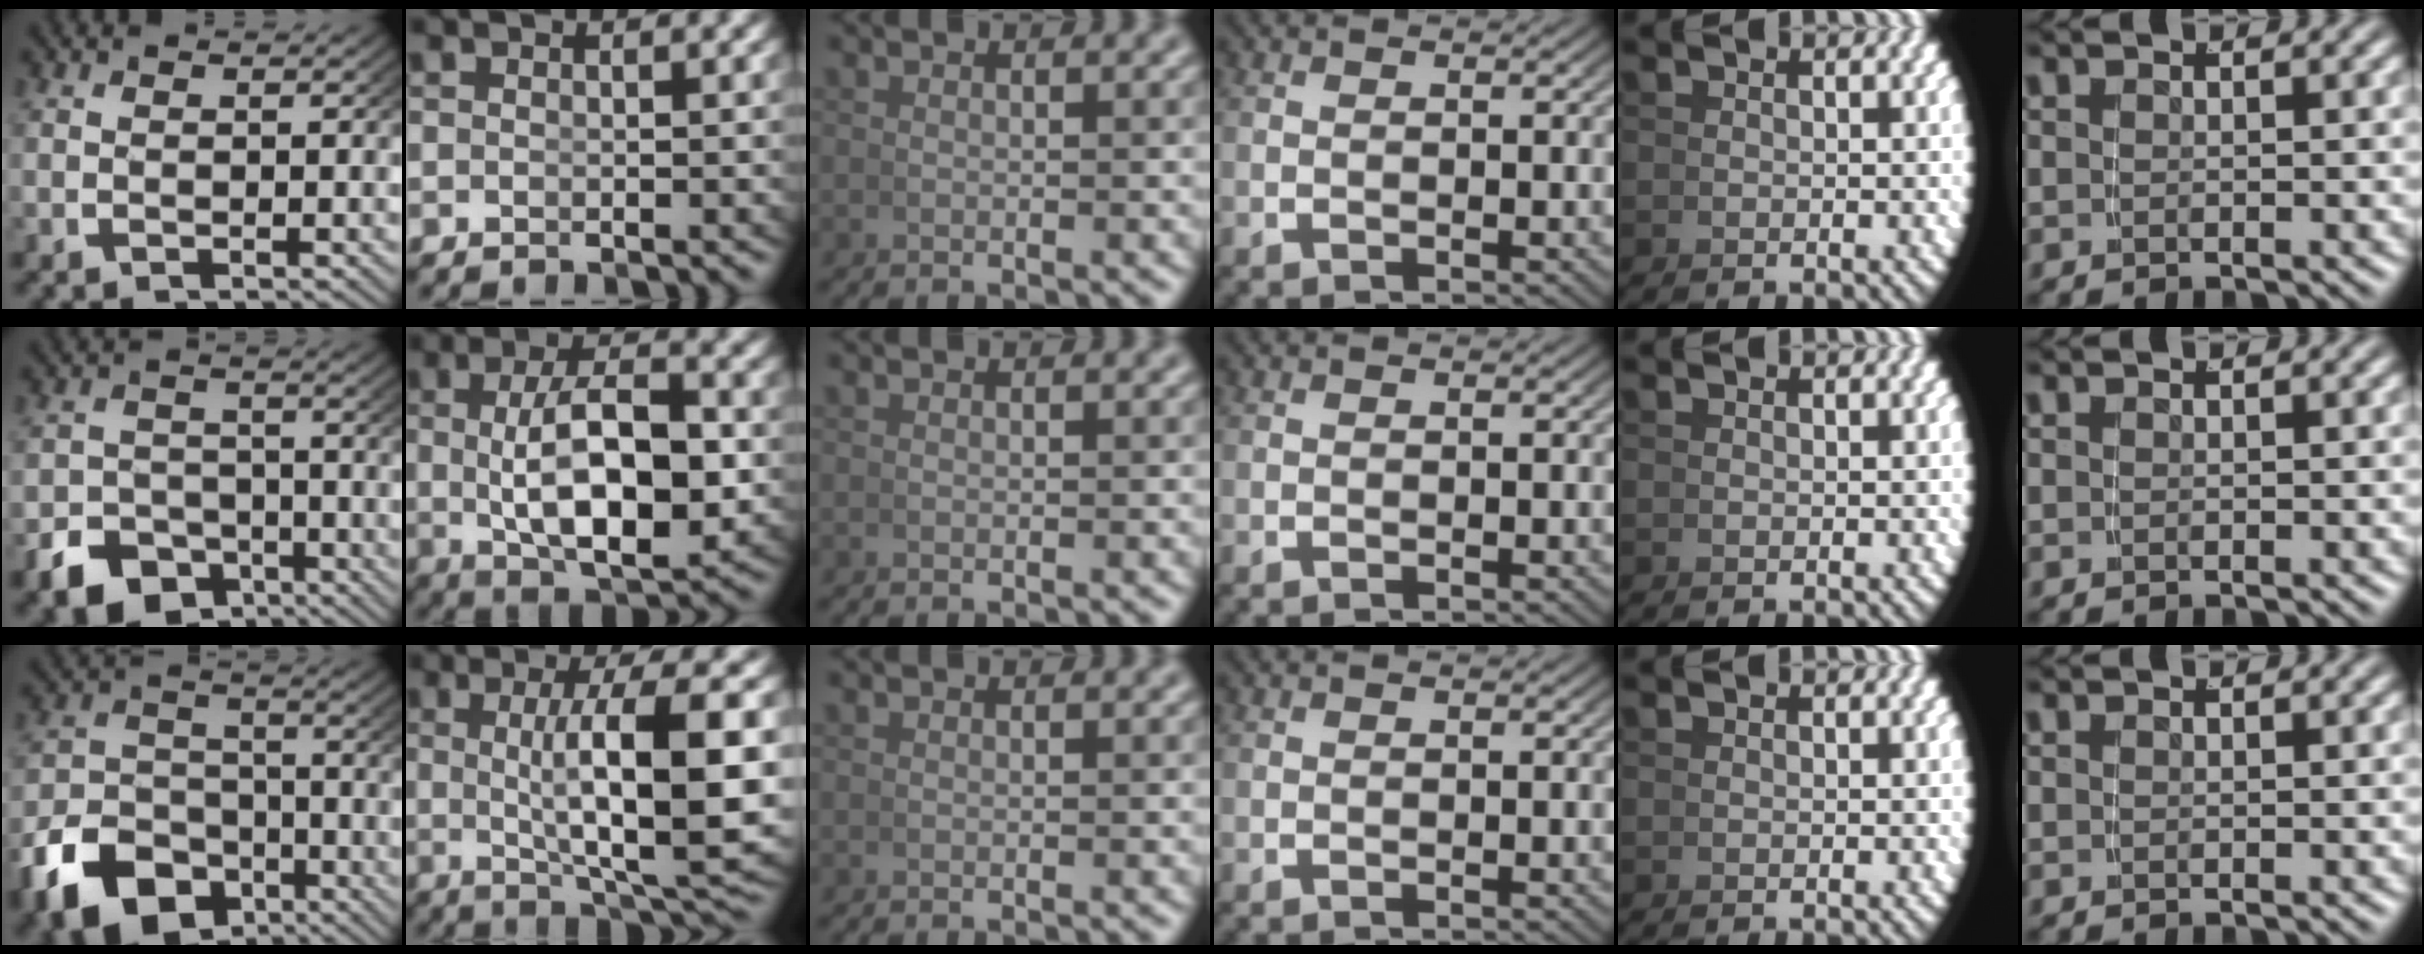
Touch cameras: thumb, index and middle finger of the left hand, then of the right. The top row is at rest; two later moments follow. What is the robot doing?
{"motion": "grasp_and_lifting", "object": "coin"}